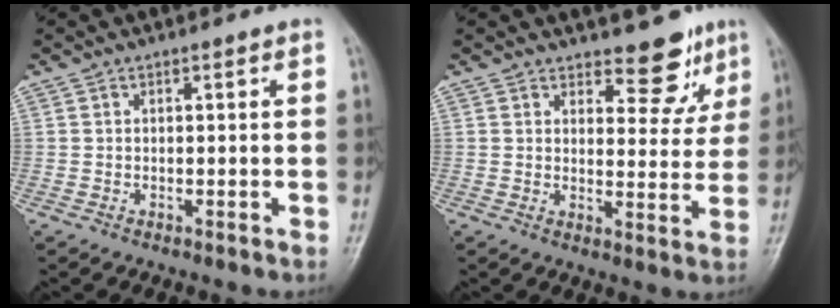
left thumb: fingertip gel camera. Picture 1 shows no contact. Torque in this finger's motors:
{"motor_torque": [-0.05, 0.21, -0.27, -0.40, 0.01]}